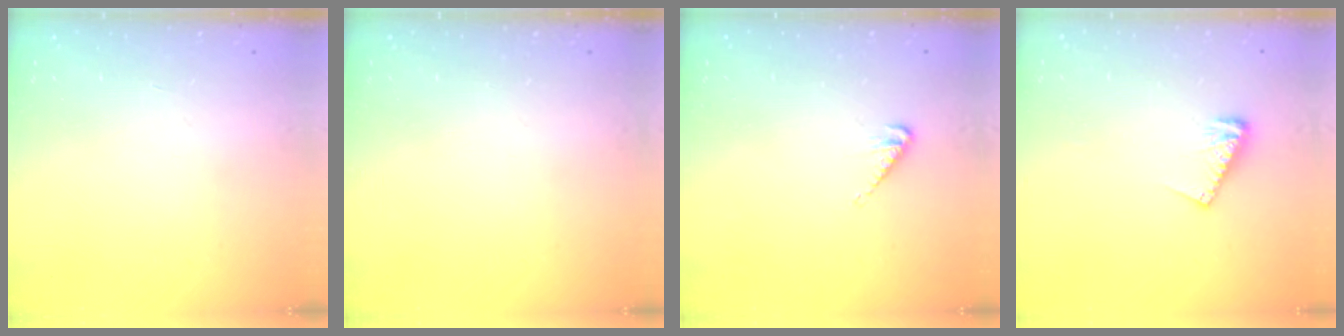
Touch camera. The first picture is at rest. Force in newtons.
{"total": 0.0}
{"total": 3.4, "press": 3.4, "slide": 0.6}
{"total": 6.5, "press": 6.5, "slide": 0.8}